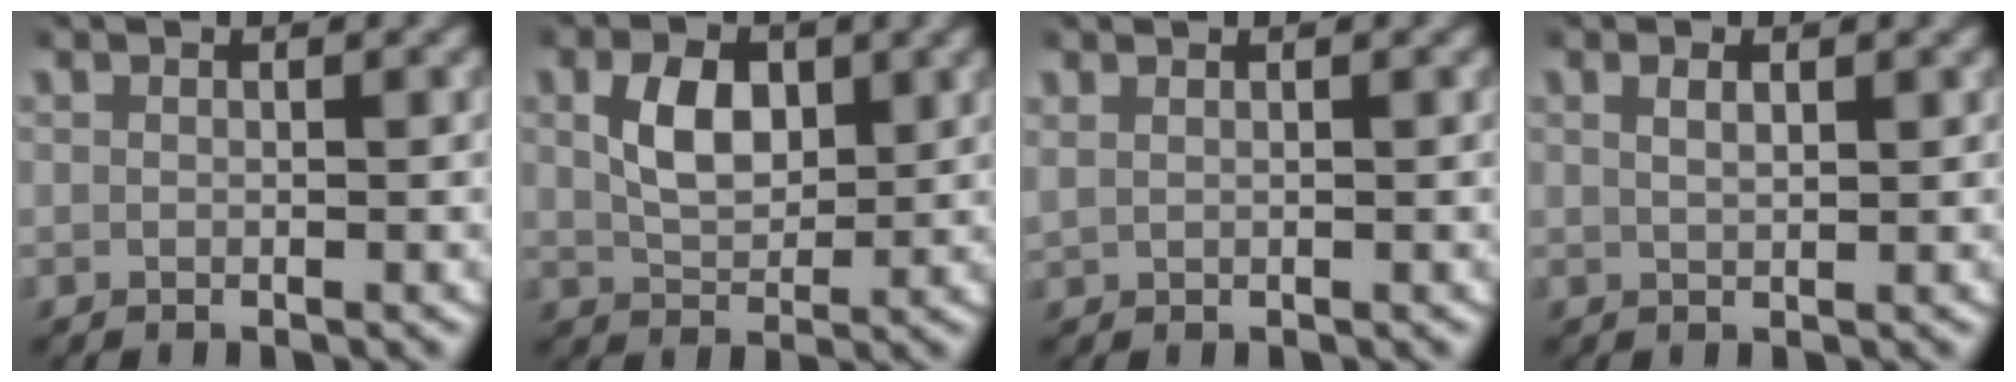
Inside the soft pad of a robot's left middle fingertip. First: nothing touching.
{"total": 3.8, "force": [1.1, 2.4, 2.8], "torque": [-0.049, -0.003, 0.021]}
{"total": 0.9, "force": [0.7, 0.2, 0.5], "torque": [-0.009, 0.005, 0.016]}
{"total": 1.1, "force": [0.5, 0.2, 0.9], "torque": [-0.016, 0.000, 0.013]}